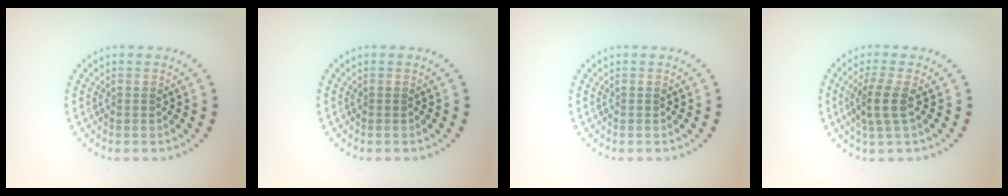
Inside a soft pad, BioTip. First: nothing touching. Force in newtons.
{"total": 0.0}
{"total": 0.0}
{"total": 2.7, "press": 2.1, "slide": 1.6}